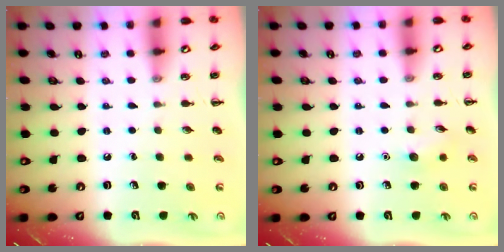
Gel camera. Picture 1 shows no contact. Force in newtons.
{"total": 5.6, "press": 5.4, "slide": 1.3}